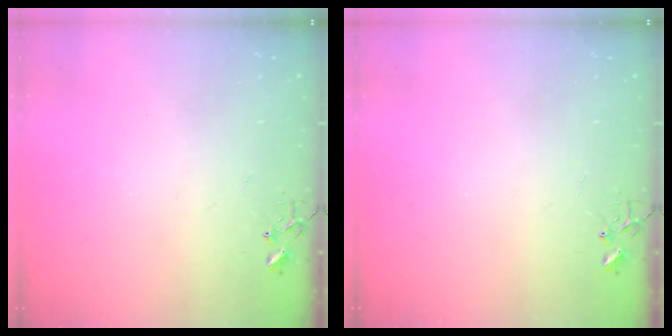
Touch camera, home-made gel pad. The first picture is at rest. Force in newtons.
{"total": 0.0}